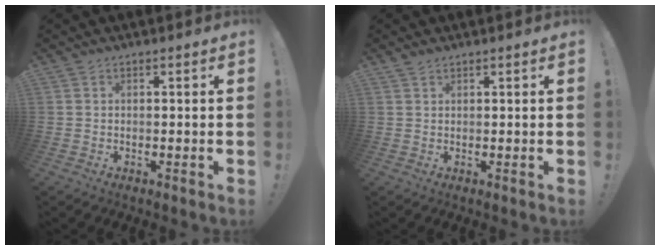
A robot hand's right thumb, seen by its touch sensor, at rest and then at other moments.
{"total": 1.4, "force": [1.2, 0.7, 0.3], "torque": [-0.001, -0.005, 0.021]}